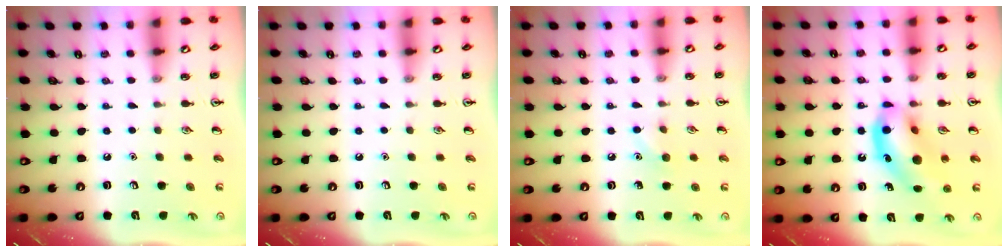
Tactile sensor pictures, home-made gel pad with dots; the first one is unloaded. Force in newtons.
{"total": 0.0}
{"total": 5.8, "press": 5.5, "slide": 1.7}
{"total": 14.7, "press": 14.1, "slide": 4.2}